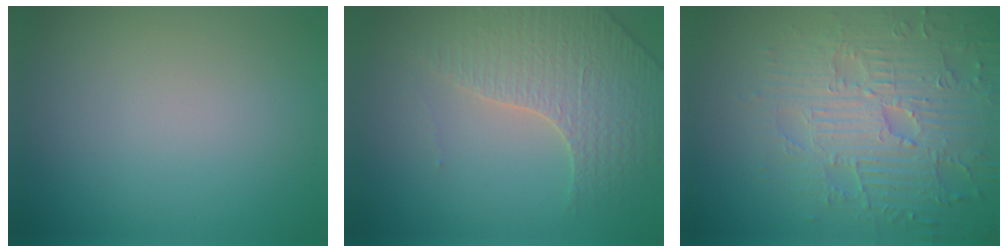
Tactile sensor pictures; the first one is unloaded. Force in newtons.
{"total": 3.8, "press": 3.6, "slide": 1.0}
{"total": 7.4, "press": 5.8, "slide": 4.5}